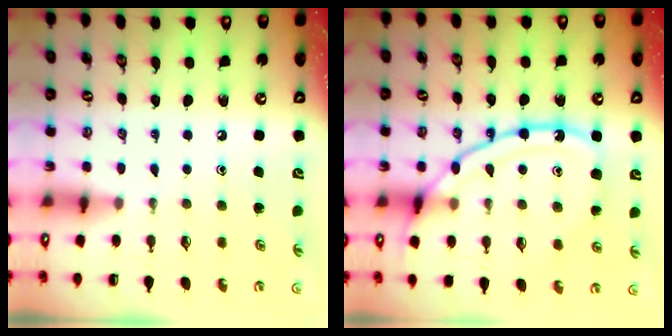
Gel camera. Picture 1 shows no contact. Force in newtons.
{"total": 15.8, "press": 15.7, "slide": 1.6}